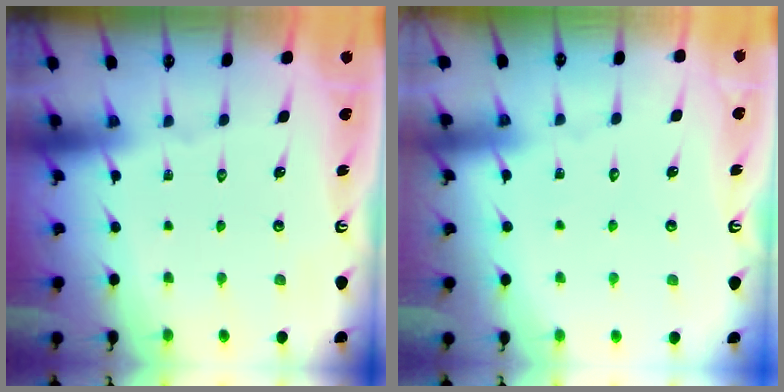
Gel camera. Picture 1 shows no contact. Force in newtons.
{"total": 2.4, "press": 2.4, "slide": 0.3}